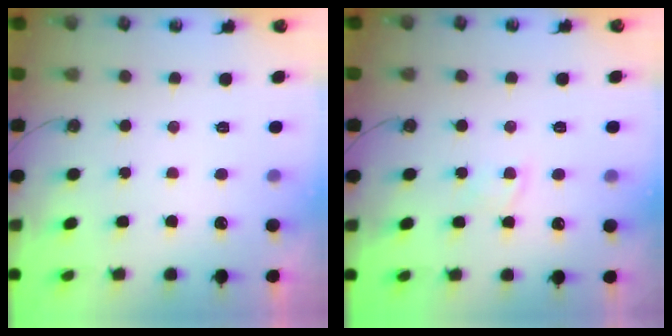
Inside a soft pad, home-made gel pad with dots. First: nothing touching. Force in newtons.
{"total": 2.8, "press": 2.8, "slide": 0.4}